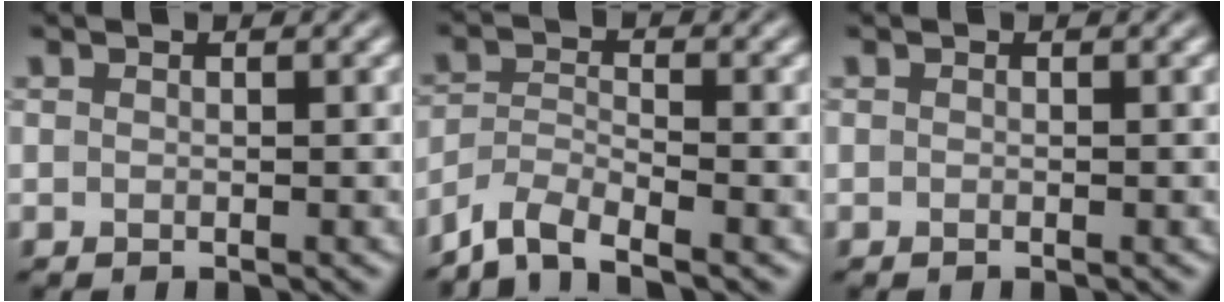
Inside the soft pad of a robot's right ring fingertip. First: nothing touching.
{"total": 3.9, "force": [-3.5, 0.7, 1.7], "torque": [-0.034, 0.000, -0.078]}
{"total": 0.0}